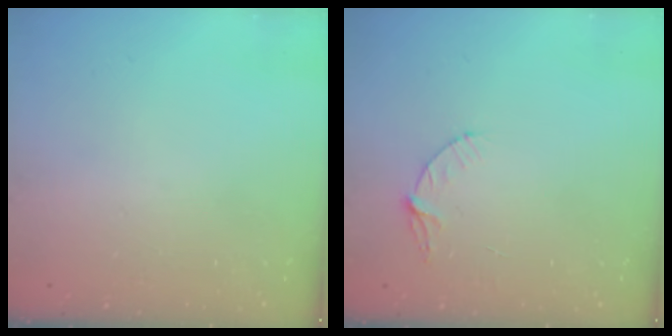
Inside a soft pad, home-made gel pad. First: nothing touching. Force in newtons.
{"total": 4.7, "press": 4.7, "slide": 0.4}